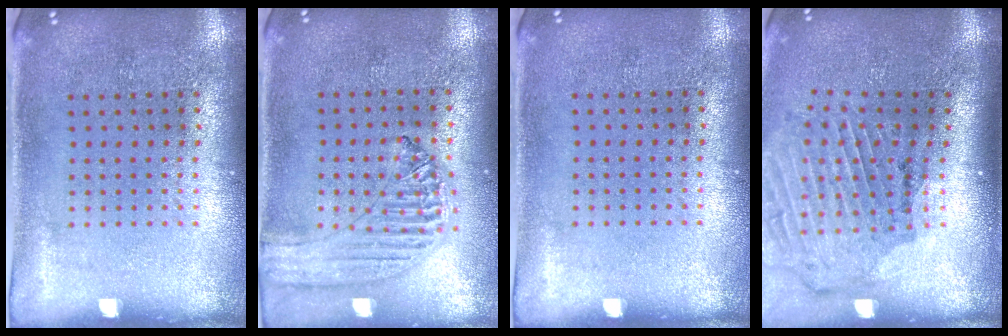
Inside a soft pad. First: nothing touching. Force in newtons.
{"total": 1.2, "press": 1.2, "slide": 0.1}
{"total": 0.0}
{"total": 2.0, "press": 1.9, "slide": 0.6}